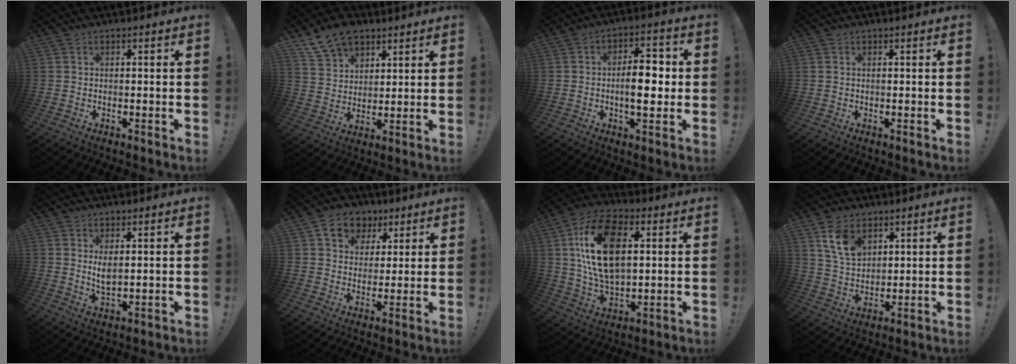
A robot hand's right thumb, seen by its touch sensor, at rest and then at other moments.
{"total": 10.9, "force": [7.8, 6.8, 3.5], "torque": [-0.061, -0.045, 0.153]}
{"total": 10.8, "force": [-0.9, 5.0, 9.5], "torque": [-0.126, 0.009, -0.018]}
{"total": 0.6, "force": [0.4, 0.4, 0.0], "torque": [0.006, -0.001, 0.006]}
{"total": 4.5, "force": [1.7, 1.8, 3.8], "torque": [-0.054, -0.016, 0.029]}
{"total": 9.6, "force": [4.7, 7.8, 3.1], "torque": [-0.043, -0.019, 0.094]}
{"total": 20.8, "force": [4.7, 12.2, 16.2], "torque": [-0.295, 0.002, 0.078]}
{"total": 11.1, "force": [5.9, 7.3, 5.8], "torque": [-0.100, -0.016, 0.117]}